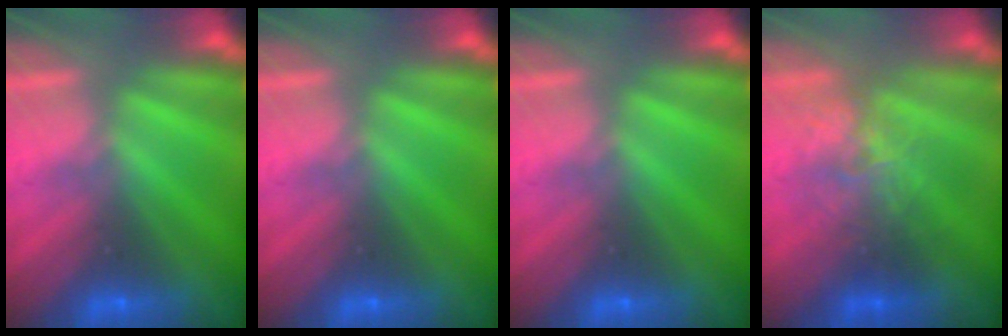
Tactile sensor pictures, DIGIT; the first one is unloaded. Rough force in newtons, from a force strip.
{"total": 0.0}
{"total": 0.0}
{"total": 2.4}